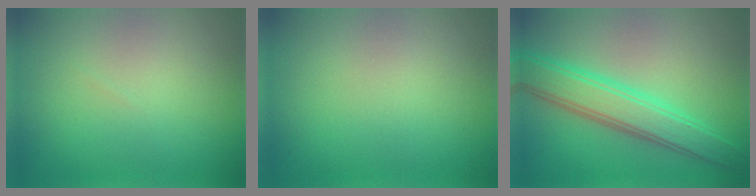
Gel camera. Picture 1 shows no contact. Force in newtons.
{"total": 0.0}
{"total": 5.2, "press": 5.2, "slide": 0.3}